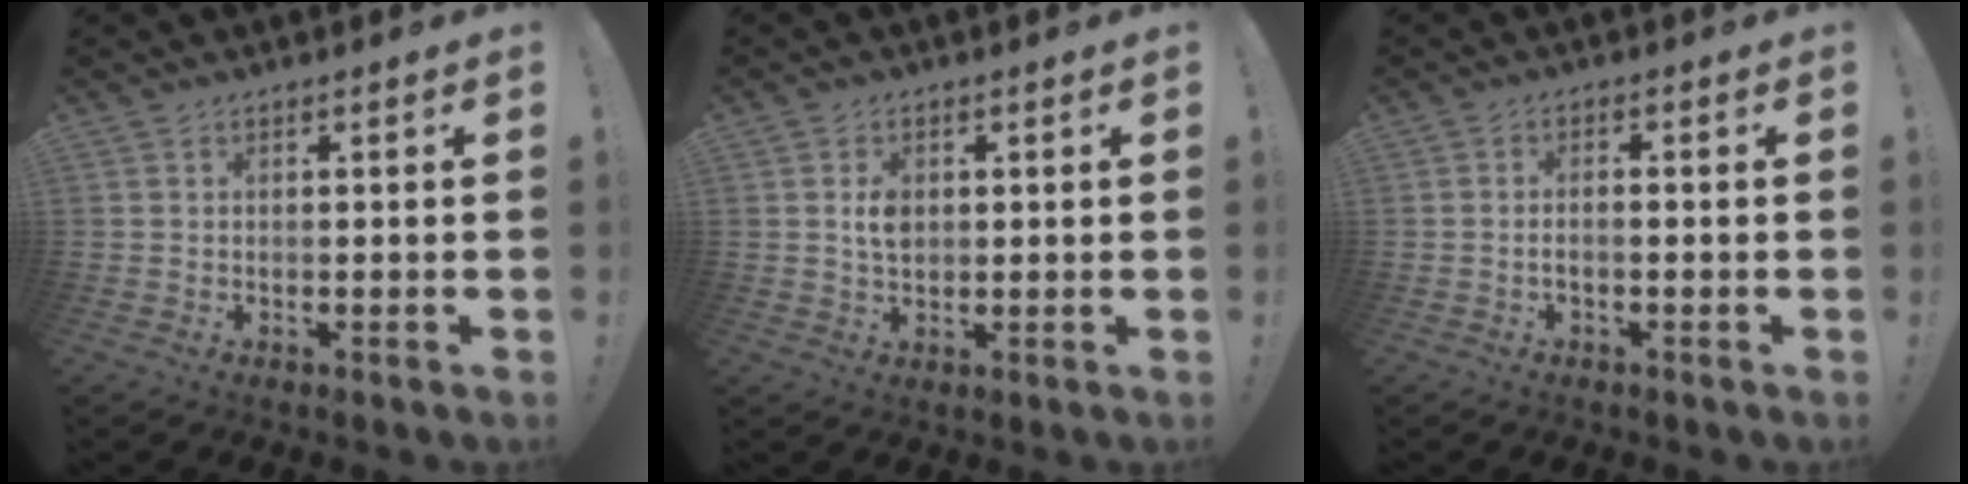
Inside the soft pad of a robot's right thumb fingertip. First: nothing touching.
{"total": 3.9, "force": [0.4, 2.5, 3.0], "torque": [-0.040, -0.002, 0.004]}
{"total": 1.9, "force": [-0.8, 0.2, 1.7], "torque": [-0.030, 0.002, -0.015]}